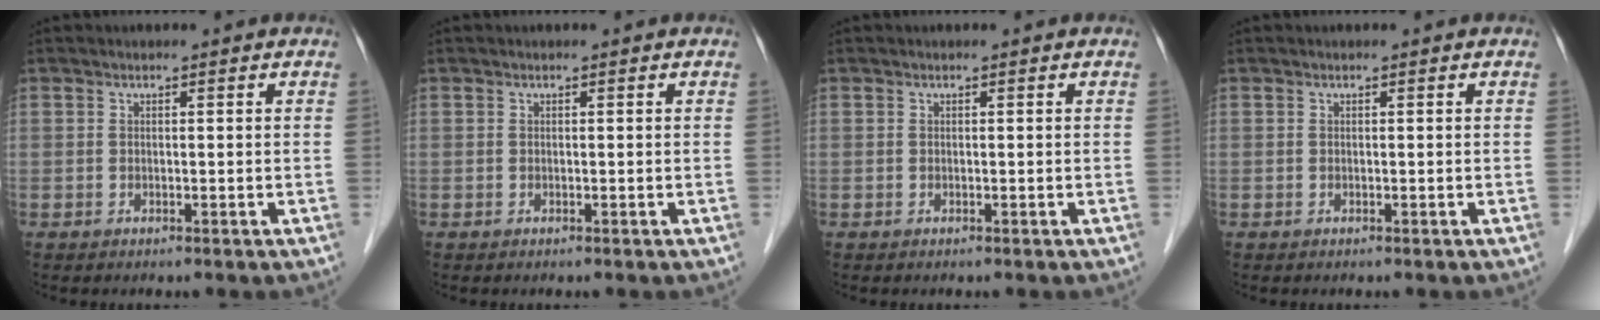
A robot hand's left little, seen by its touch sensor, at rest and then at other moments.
{"total": 0.0}
{"total": 0.0}
{"total": 0.0}